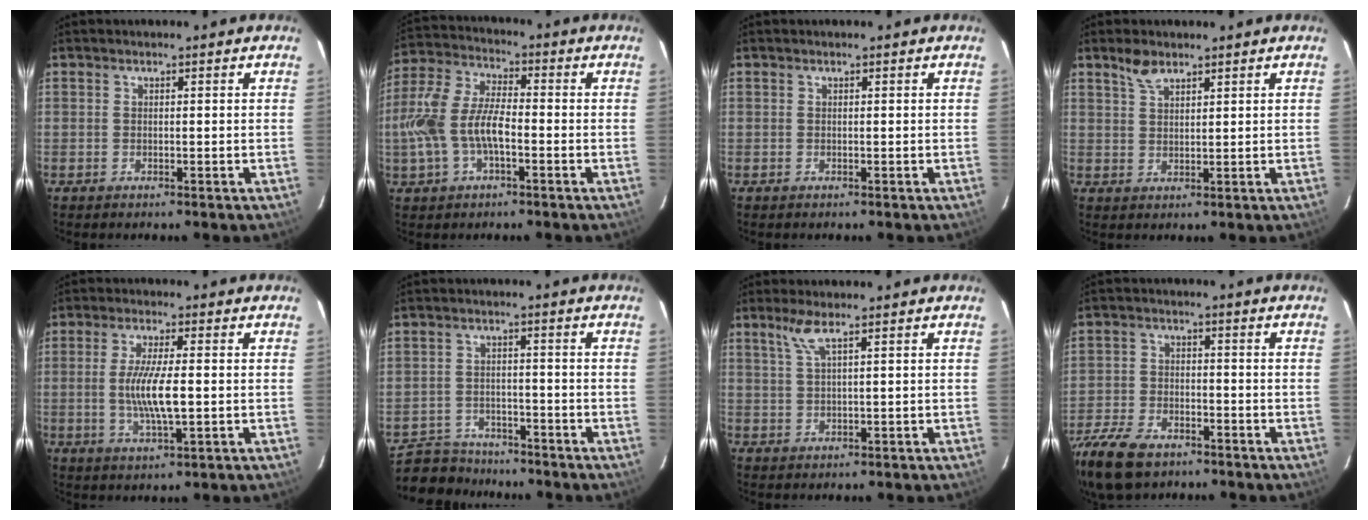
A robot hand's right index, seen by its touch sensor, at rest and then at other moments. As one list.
[{"total": 12.5, "force": [-2.8, 6.0, 10.5], "torque": [-0.229, 0.010, -0.054]}, {"total": 0.0}, {"total": 3.6, "force": [2.7, 1.5, 1.8], "torque": [-0.033, 0.006, 0.052]}, {"total": 8.1, "force": [-0.6, 1.4, 8.0], "torque": [-0.151, -0.008, -0.010]}, {"total": 9.5, "force": [-8.2, 4.6, 1.7], "torque": [-0.061, 0.014, -0.125]}, {"total": 3.0, "force": [1.8, -0.3, 2.4], "torque": [-0.052, 0.000, 0.041]}, {"total": 14.2, "force": [-9.9, 7.4, 7.0], "torque": [-0.189, -0.017, -0.191]}]